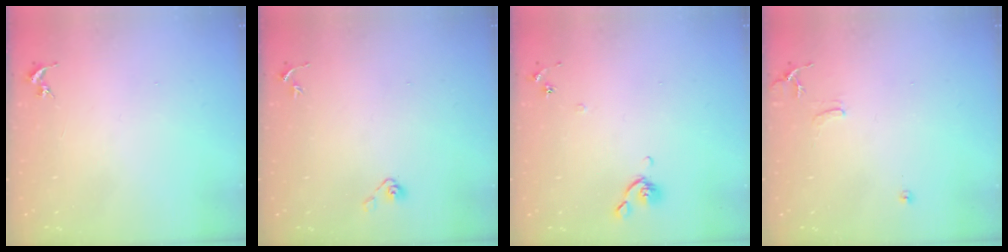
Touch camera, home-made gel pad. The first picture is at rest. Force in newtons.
{"total": 4.1, "press": 3.7, "slide": 1.7}
{"total": 6.2, "press": 6.2, "slide": 0.8}
{"total": 7.2, "press": 7.2, "slide": 0.8}